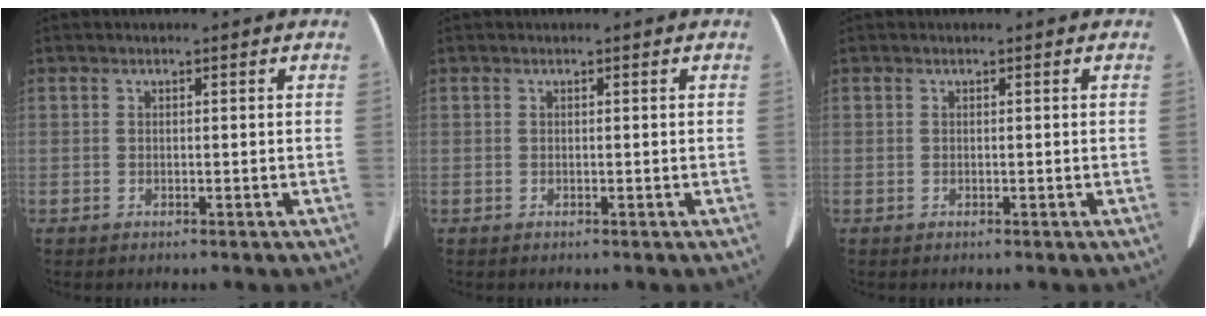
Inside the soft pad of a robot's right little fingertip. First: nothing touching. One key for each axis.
{"total": 0.0}
{"total": 0.0}